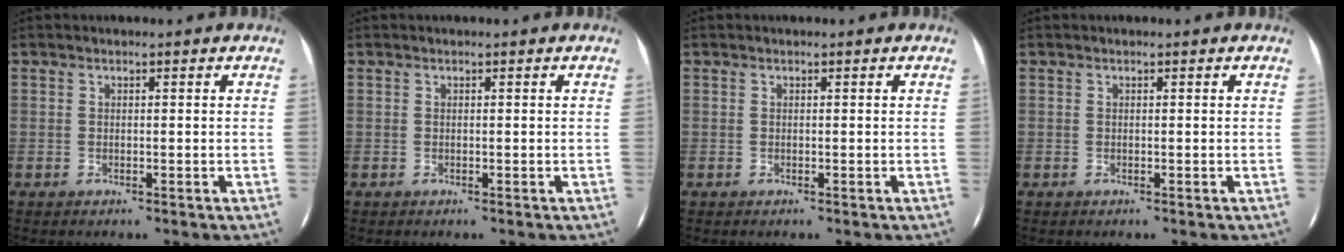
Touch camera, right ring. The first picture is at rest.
{"total": 0.0}
{"total": 0.0}
{"total": 0.0}